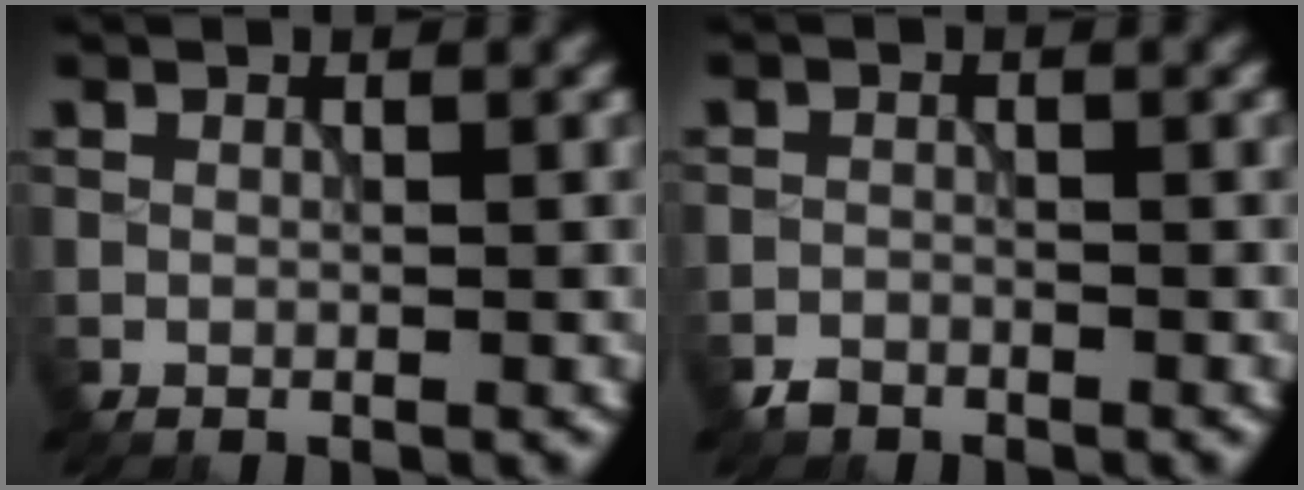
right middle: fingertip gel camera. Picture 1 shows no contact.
{"total": 1.3, "force": [-1.2, 0.6, 0.1], "torque": [0.002, 0.001, -0.024]}